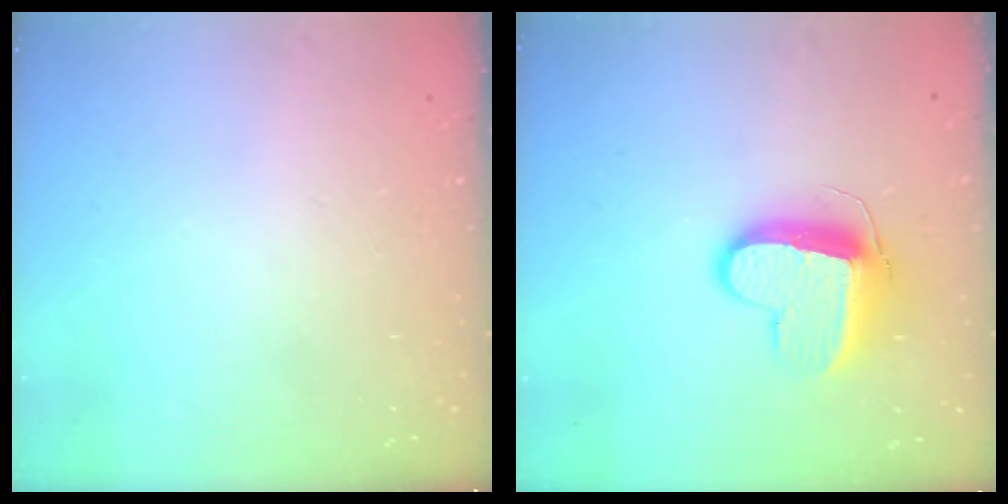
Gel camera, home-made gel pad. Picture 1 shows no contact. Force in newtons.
{"total": 11.3, "press": 11.3, "slide": 1.1}